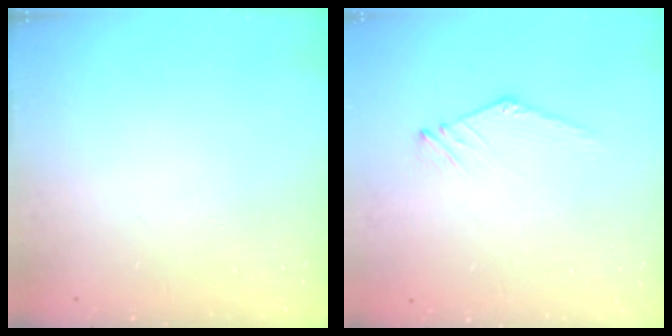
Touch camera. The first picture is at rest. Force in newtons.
{"total": 0.0}